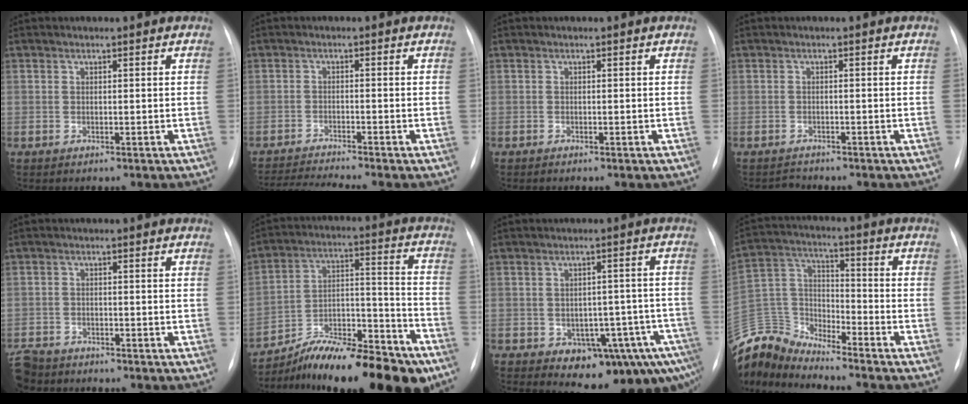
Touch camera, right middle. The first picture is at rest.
{"total": 6.5, "force": [-5.9, -1.9, 2.1], "torque": [-0.035, -0.017, -0.103]}
{"total": 0.0}
{"total": 1.1, "force": [-1.0, 0.1, -0.5], "torque": [0.009, -0.007, -0.015]}
{"total": 6.3, "force": [-5.4, 3.1, 1.1], "torque": [-0.032, -0.009, -0.099]}
{"total": 19.4, "force": [-15.4, 4.0, 11.2], "torque": [-0.136, 0.036, -0.251]}
{"total": 12.6, "force": [-6.8, 5.8, 8.9], "torque": [-0.082, 0.025, -0.082]}
{"total": 12.8, "force": [-12.6, 2.0, 0.7], "torque": [-0.030, 0.057, -0.248]}